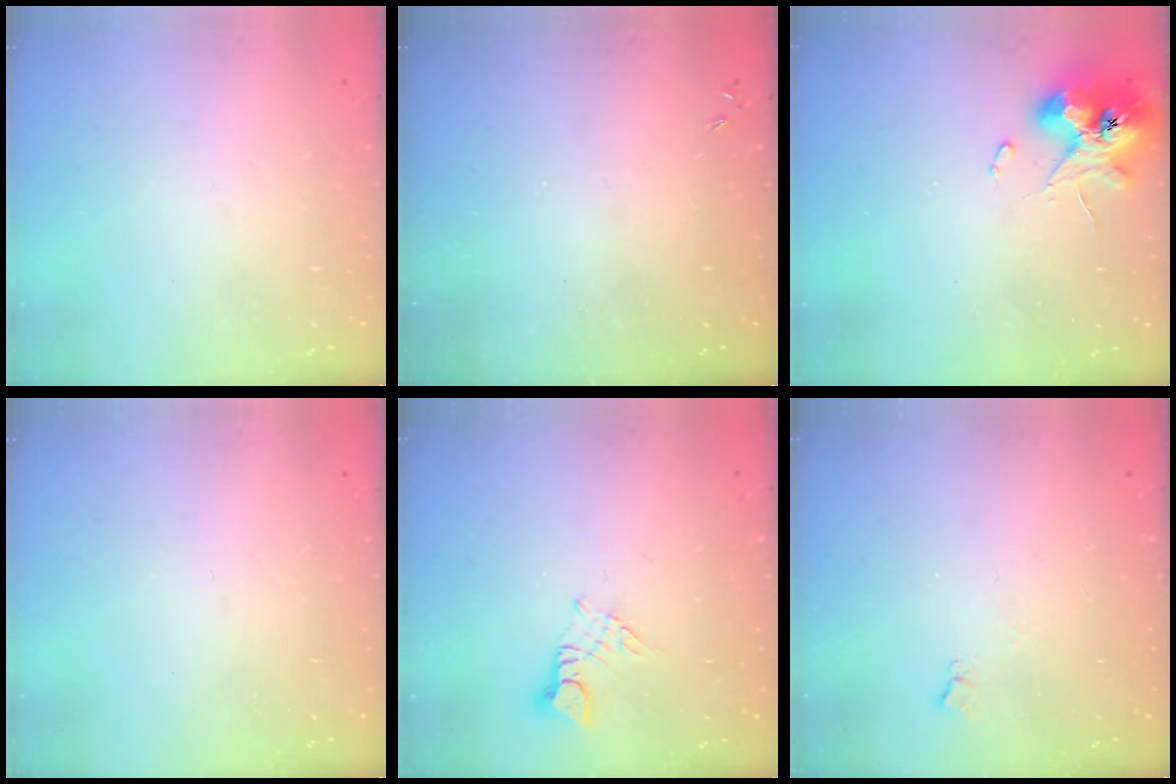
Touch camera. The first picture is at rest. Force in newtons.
{"total": 0.0}
{"total": 10.9, "press": 10.8, "slide": 1.5}
{"total": 0.0}
{"total": 2.3, "press": 2.3, "slide": 0.3}
{"total": 2.8, "press": 2.8, "slide": 0.6}